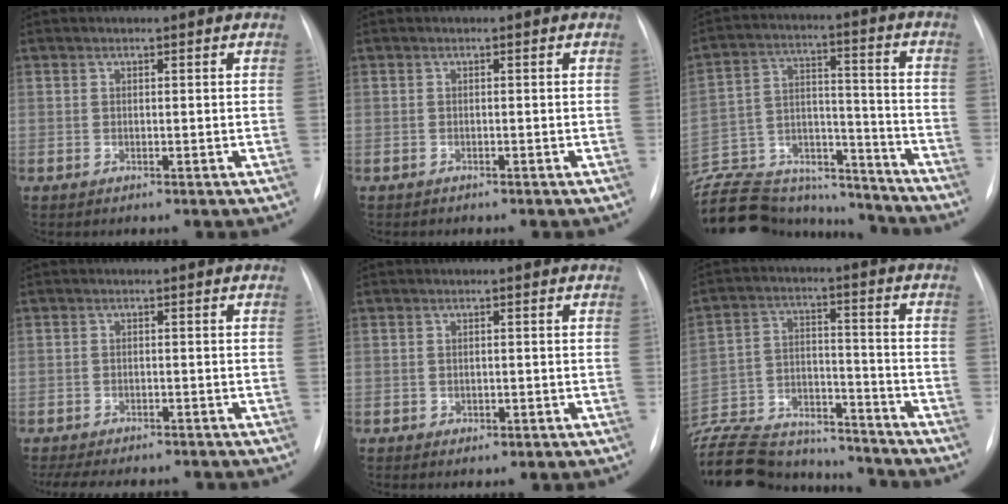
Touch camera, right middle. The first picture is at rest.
{"total": 0.6, "force": [-0.6, 0.3, 0.0], "torque": [-0.006, 0.001, -0.012]}
{"total": 26.3, "force": [-23.9, 8.0, 7.4], "torque": [-0.169, 0.018, -0.361]}
{"total": 11.0, "force": [-9.5, 3.4, 4.4], "torque": [-0.079, -0.007, -0.119]}
{"total": 1.3, "force": [-0.6, 0.8, 0.8], "torque": [-0.016, -0.002, -0.001]}
{"total": 24.7, "force": [-22.8, 5.5, 7.9], "torque": [-0.183, -0.010, -0.351]}